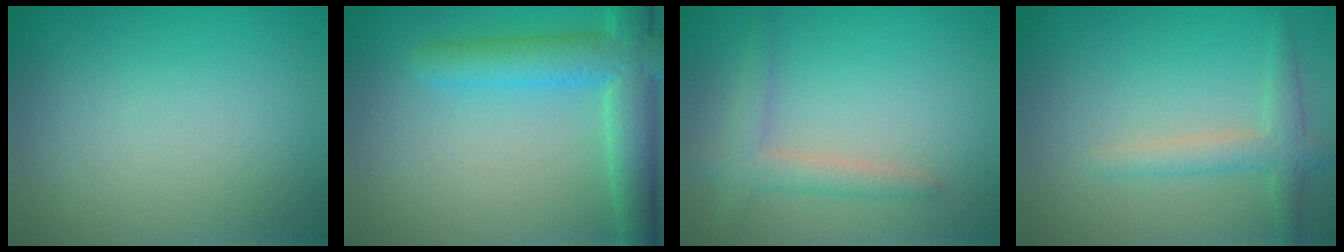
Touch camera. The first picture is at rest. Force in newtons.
{"total": 5.8, "press": 5.8, "slide": 0.5}
{"total": 2.5, "press": 2.5, "slide": 0.1}
{"total": 2.4, "press": 2.4, "slide": 0.1}